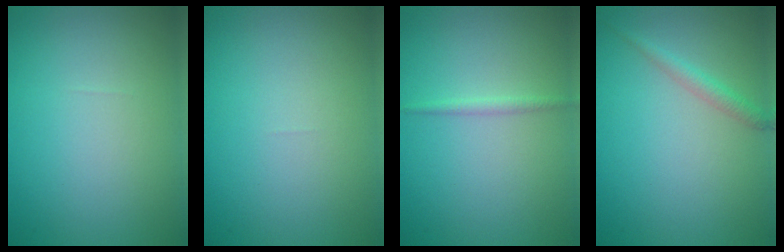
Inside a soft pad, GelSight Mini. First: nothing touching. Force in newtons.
{"total": 0.0}
{"total": 0.9, "press": 0.9, "slide": 0.0}
{"total": 1.4, "press": 1.4, "slide": 0.0}